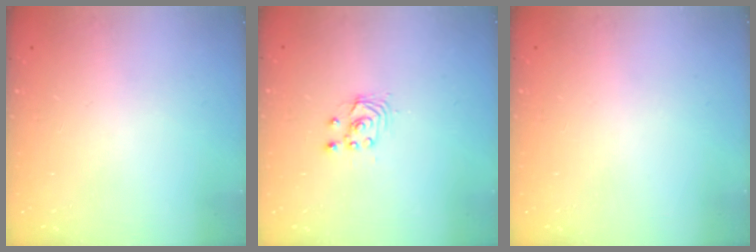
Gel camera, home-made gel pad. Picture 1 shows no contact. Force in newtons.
{"total": 2.5, "press": 2.5, "slide": 0.2}
{"total": 0.0}